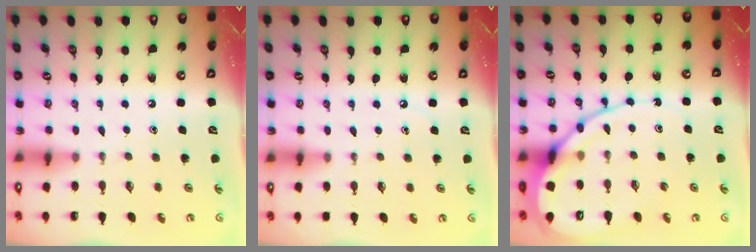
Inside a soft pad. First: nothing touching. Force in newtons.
{"total": 2.7, "press": 2.7, "slide": 0.4}
{"total": 13.0, "press": 12.9, "slide": 1.4}